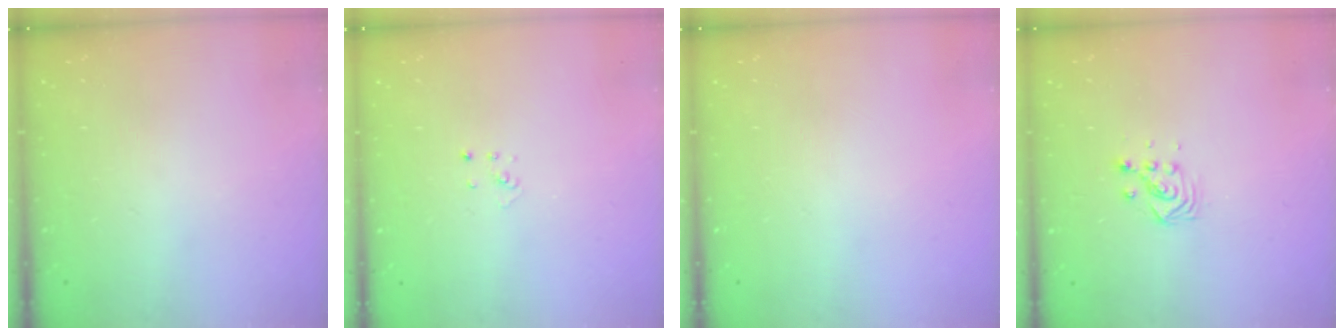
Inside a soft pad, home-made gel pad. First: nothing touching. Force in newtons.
{"total": 2.1, "press": 2.1, "slide": 0.1}
{"total": 0.0}
{"total": 3.5, "press": 3.5, "slide": 0.2}